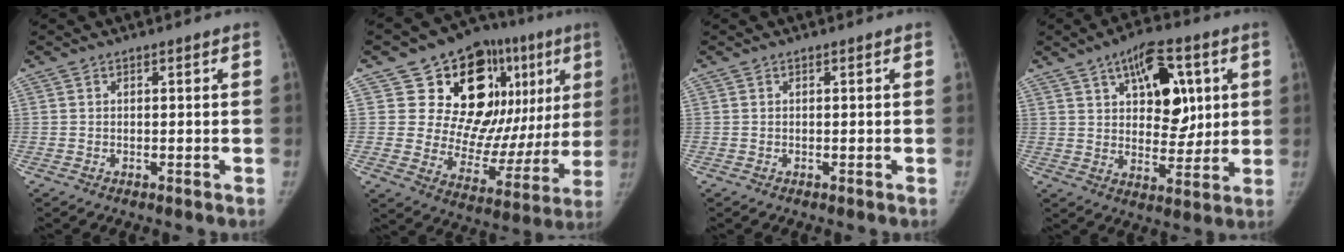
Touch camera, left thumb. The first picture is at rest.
{"total": 25.9, "force": [9.8, 14.8, 18.9], "torque": [-0.199, -0.010, 0.153]}
{"total": 0.0}
{"total": 14.4, "force": [5.3, 7.8, 10.9], "torque": [-0.117, -0.017, 0.083]}